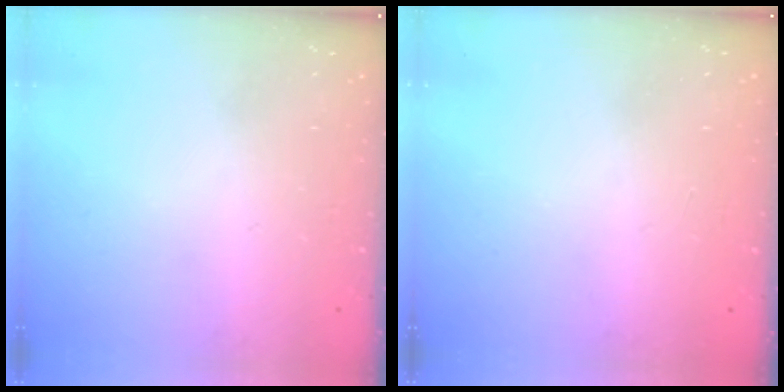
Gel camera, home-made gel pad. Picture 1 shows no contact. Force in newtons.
{"total": 1.0, "press": 0.0, "slide": 1.0}